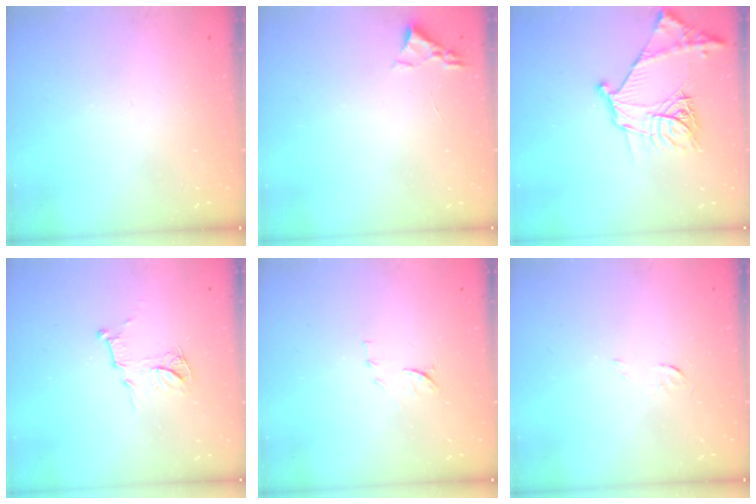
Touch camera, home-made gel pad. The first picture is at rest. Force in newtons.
{"total": 2.4, "press": 2.3, "slide": 0.3}
{"total": 18.4, "press": 18.3, "slide": 1.9}
{"total": 11.0, "press": 10.9, "slide": 0.4}
{"total": 8.5, "press": 8.4, "slide": 1.0}
{"total": 3.4, "press": 3.4, "slide": 0.3}